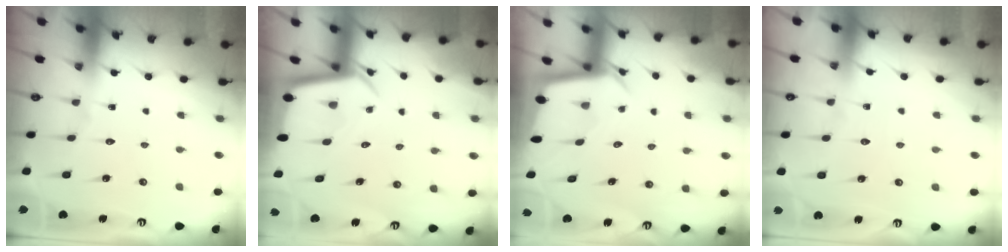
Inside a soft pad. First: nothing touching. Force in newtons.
{"total": 3.6, "press": 3.6, "slide": 0.2}
{"total": 2.8, "press": 2.8, "slide": 0.0}
{"total": 1.7, "press": 1.7, "slide": 0.4}